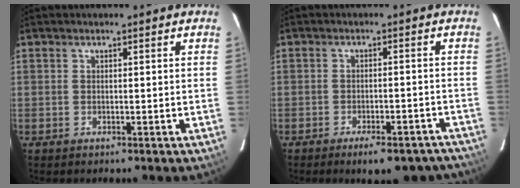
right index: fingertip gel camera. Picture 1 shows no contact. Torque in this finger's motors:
{"motor_torque": [0.36, -0.62, 0.28, 0.05]}